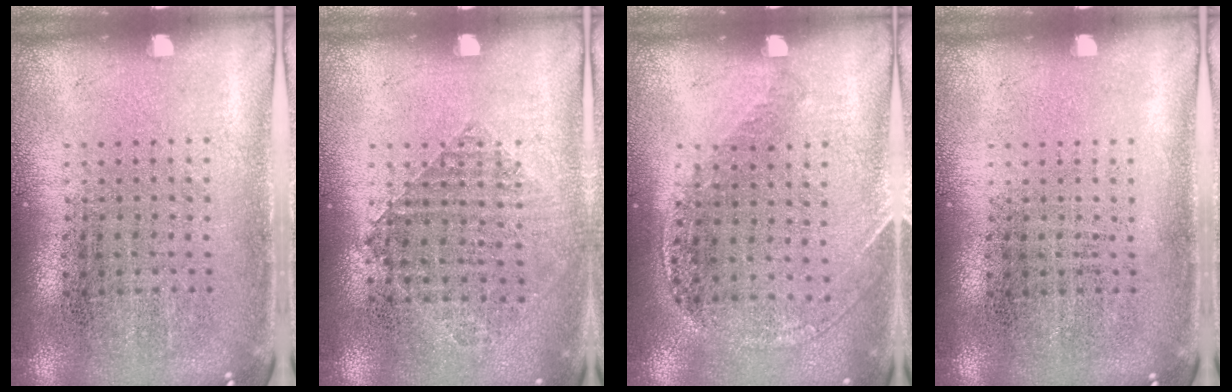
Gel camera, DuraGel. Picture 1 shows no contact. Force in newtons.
{"total": 0.9, "press": 0.8, "slide": 0.3}
{"total": 1.1, "press": 1.1, "slide": 0.4}
{"total": 0.0}